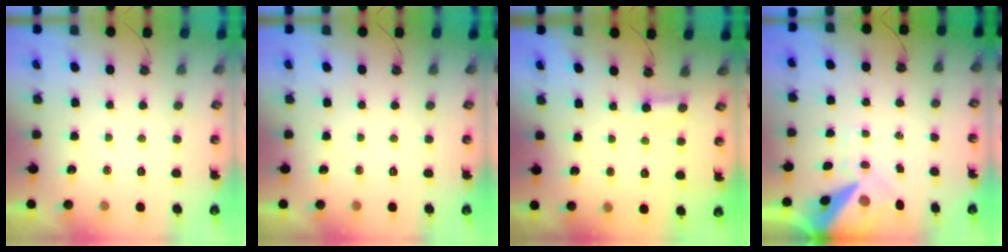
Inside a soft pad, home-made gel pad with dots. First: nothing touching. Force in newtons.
{"total": 0.0}
{"total": 2.2, "press": 2.2, "slide": 0.1}
{"total": 11.5, "press": 11.4, "slide": 1.6}